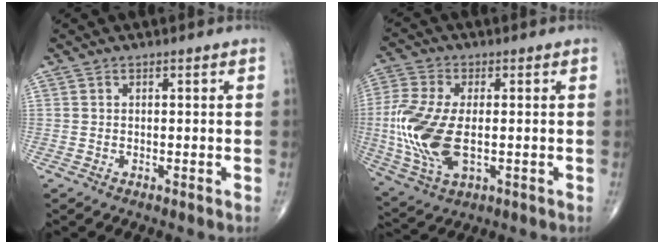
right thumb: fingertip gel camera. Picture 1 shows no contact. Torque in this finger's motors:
{"motor_torque": [0.22, 0.33, 0.96, 0.11, 0.35]}